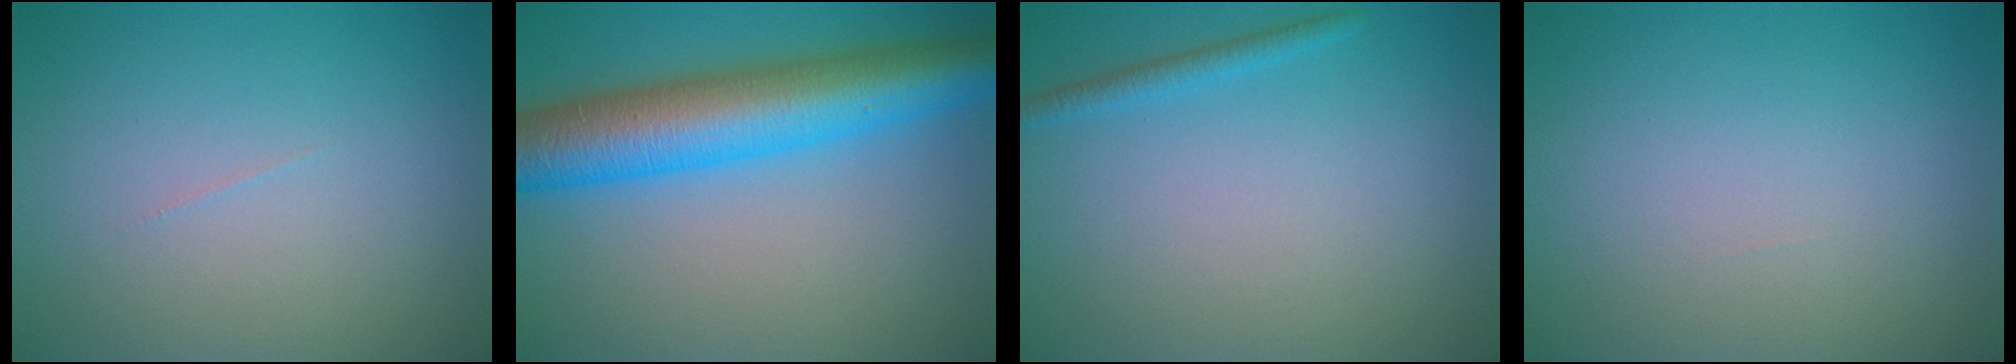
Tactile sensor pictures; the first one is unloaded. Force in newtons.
{"total": 9.9, "press": 9.9, "slide": 0.1}
{"total": 1.3, "press": 1.3, "slide": 0.0}
{"total": 0.0}